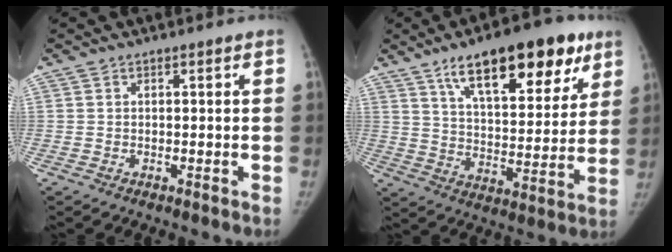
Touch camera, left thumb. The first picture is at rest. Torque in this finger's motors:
{"motor_torque": [1.36, 1.55, 1.40, -1.00, 0.32]}